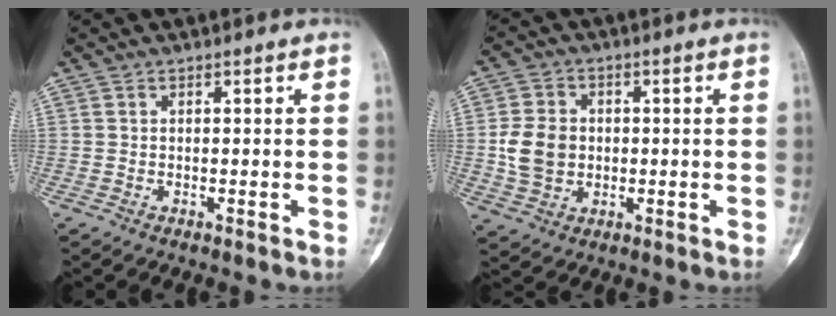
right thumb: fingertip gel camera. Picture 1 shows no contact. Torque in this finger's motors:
{"motor_torque": [1.00, 0.94, 0.26, -0.77, 0.14]}